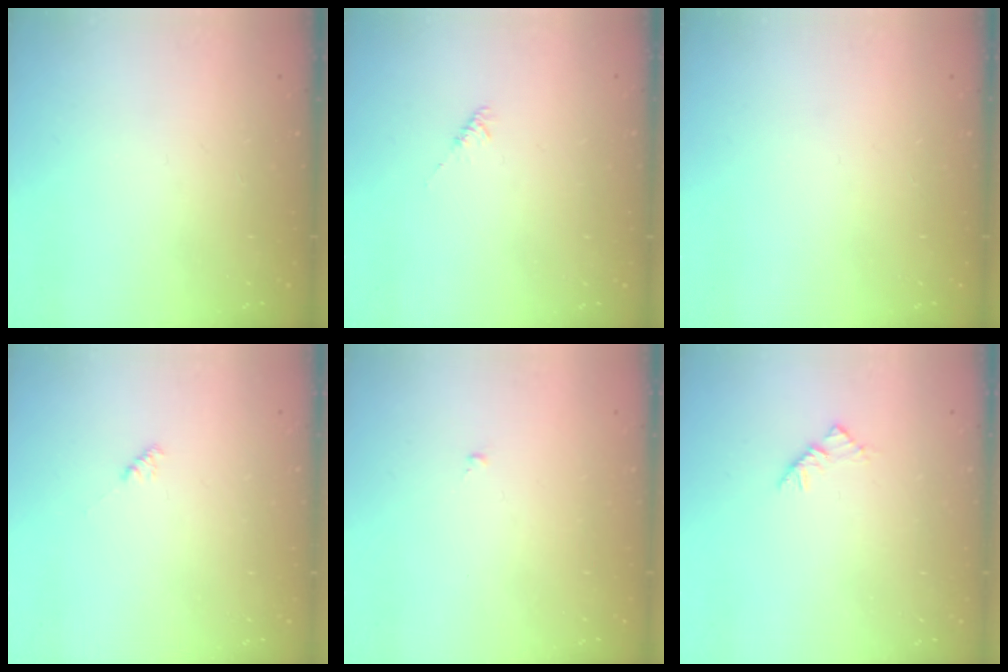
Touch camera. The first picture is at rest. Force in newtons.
{"total": 2.0, "press": 1.9, "slide": 0.4}
{"total": 0.0}
{"total": 2.1, "press": 2.0, "slide": 0.5}
{"total": 0.0}
{"total": 2.9, "press": 2.8, "slide": 0.7}